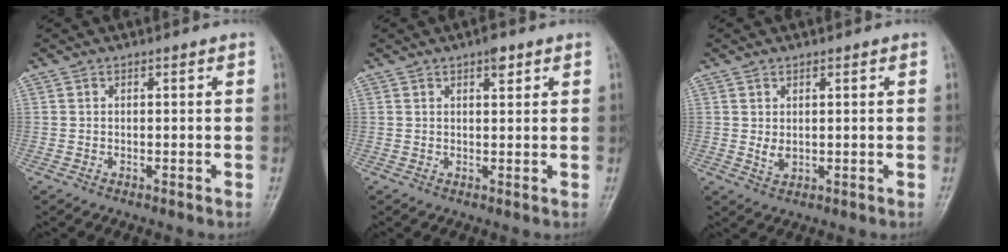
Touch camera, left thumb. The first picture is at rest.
{"total": 2.6, "force": [1.6, 1.0, 1.8], "torque": [-0.020, -0.006, 0.021]}
{"total": 2.3, "force": [0.6, 1.5, 1.7], "torque": [-0.025, -0.008, 0.015]}